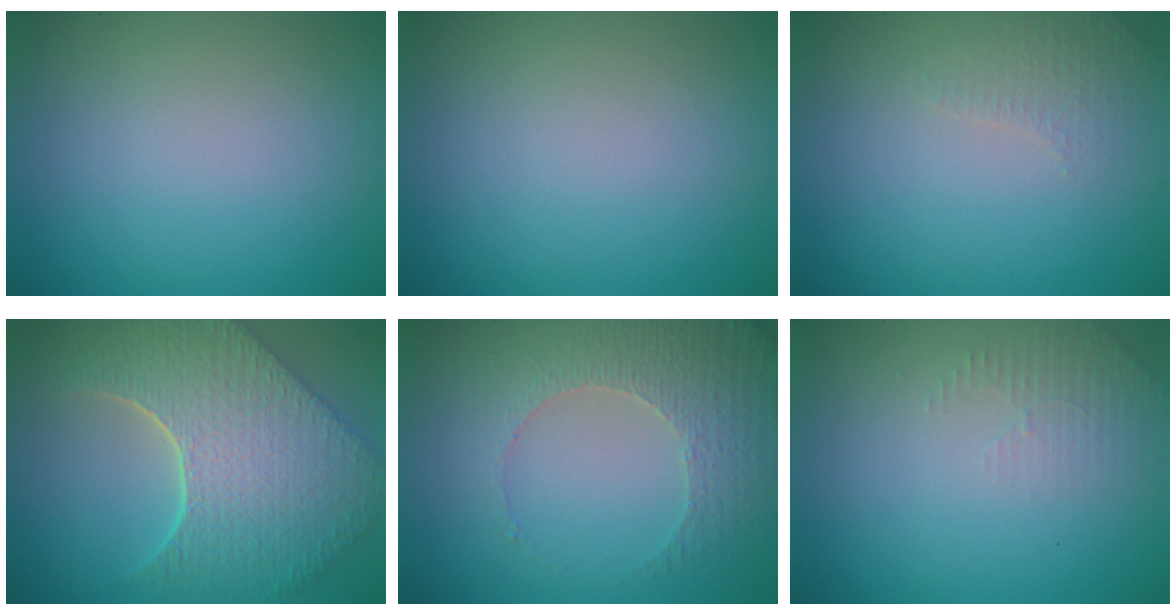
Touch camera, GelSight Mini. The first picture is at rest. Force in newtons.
{"total": 0.0}
{"total": 1.6, "press": 1.6, "slide": 0.4}
{"total": 9.7, "press": 7.0, "slide": 6.7}
{"total": 4.7, "press": 3.6, "slide": 3.0}
{"total": 1.5, "press": 1.5, "slide": 0.4}